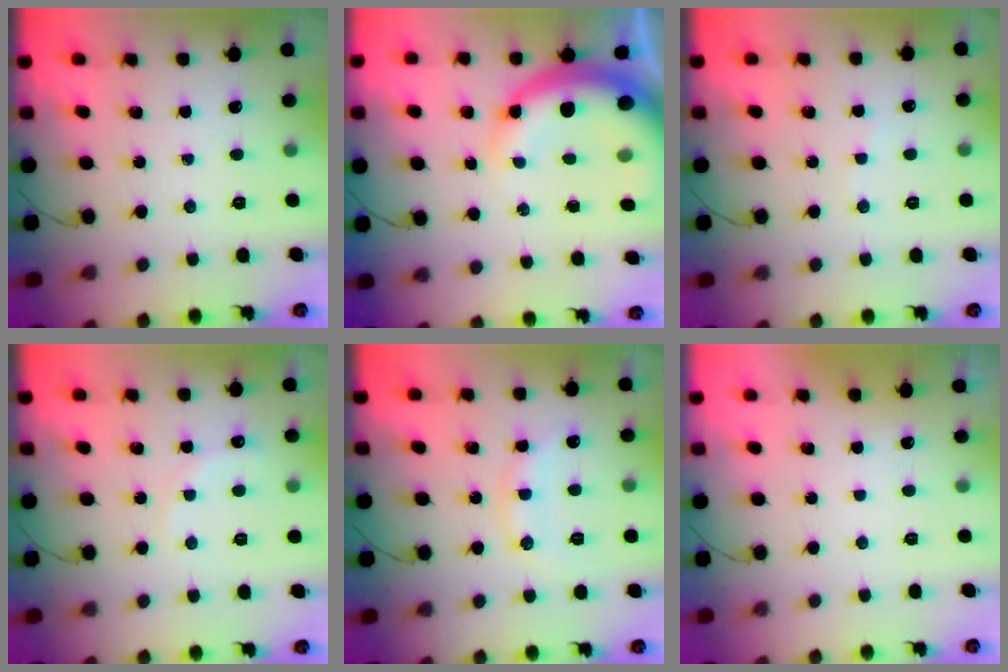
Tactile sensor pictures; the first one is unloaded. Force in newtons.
{"total": 11.6, "press": 11.4, "slide": 2.0}
{"total": 2.9, "press": 2.9, "slide": 0.7}
{"total": 4.5, "press": 4.3, "slide": 1.4}
{"total": 9.7, "press": 9.6, "slide": 0.9}
{"total": 2.9, "press": 2.9, "slide": 0.1}